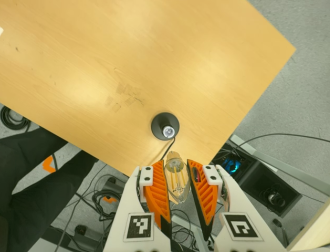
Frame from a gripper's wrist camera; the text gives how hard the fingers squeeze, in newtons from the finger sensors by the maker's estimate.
{"total": 12.6, "left": 13.3, "right": 11.8}